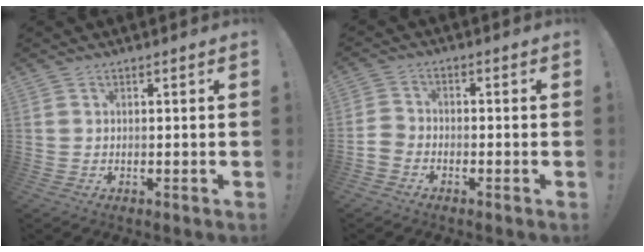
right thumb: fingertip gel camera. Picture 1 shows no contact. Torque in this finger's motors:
{"motor_torque": [1.42, 0.62, 0.67, -0.81, 0.03]}